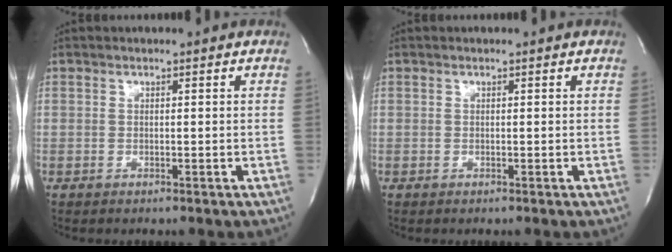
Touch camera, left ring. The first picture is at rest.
{"total": 0.0}